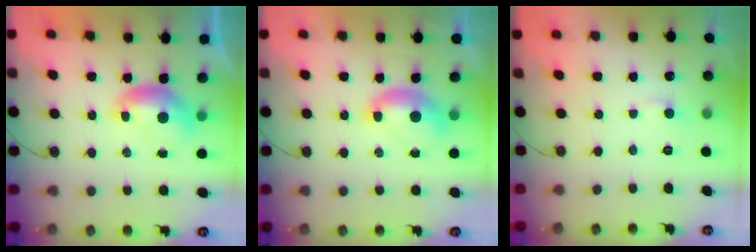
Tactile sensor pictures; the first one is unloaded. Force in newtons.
{"total": 1.6, "press": 1.5, "slide": 0.6}
{"total": 1.6, "press": 1.5, "slide": 0.5}